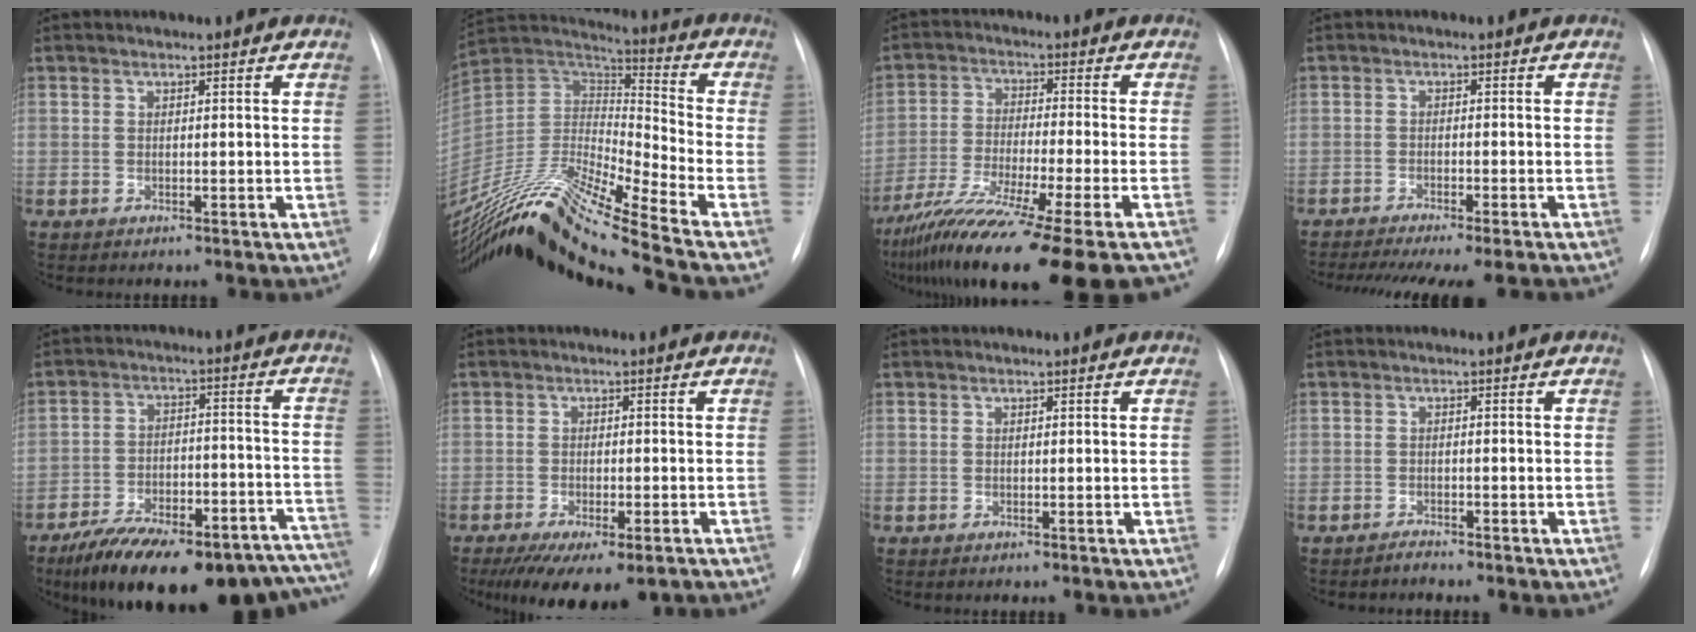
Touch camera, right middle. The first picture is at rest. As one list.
[{"total": 25.4, "force": [-21.2, -1.5, 14.0], "torque": [-0.294, -0.020, -0.389]}, {"total": 18.8, "force": [-14.0, -0.8, 12.5], "torque": [-0.203, -0.059, -0.233]}, {"total": 13.1, "force": [-11.2, 0.9, 6.6], "torque": [-0.099, -0.025, -0.152]}, {"total": 26.9, "force": [-21.2, 8.4, 14.1], "torque": [-0.157, 0.022, -0.289]}, {"total": 10.8, "force": [-7.2, 3.4, 7.2], "torque": [-0.113, -0.019, -0.103]}, {"total": 0.0}, {"total": 0.9, "force": [-0.9, 0.0, 0.0], "torque": [-0.001, -0.002, -0.015]}]